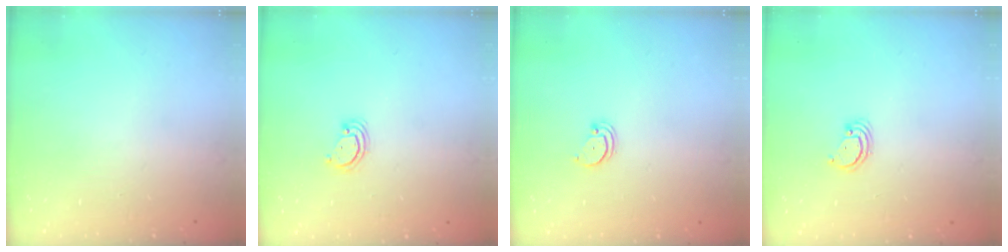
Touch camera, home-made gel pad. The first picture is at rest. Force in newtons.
{"total": 3.7, "press": 3.7, "slide": 0.3}
{"total": 1.4, "press": 1.3, "slide": 0.1}
{"total": 2.5, "press": 2.5, "slide": 0.2}